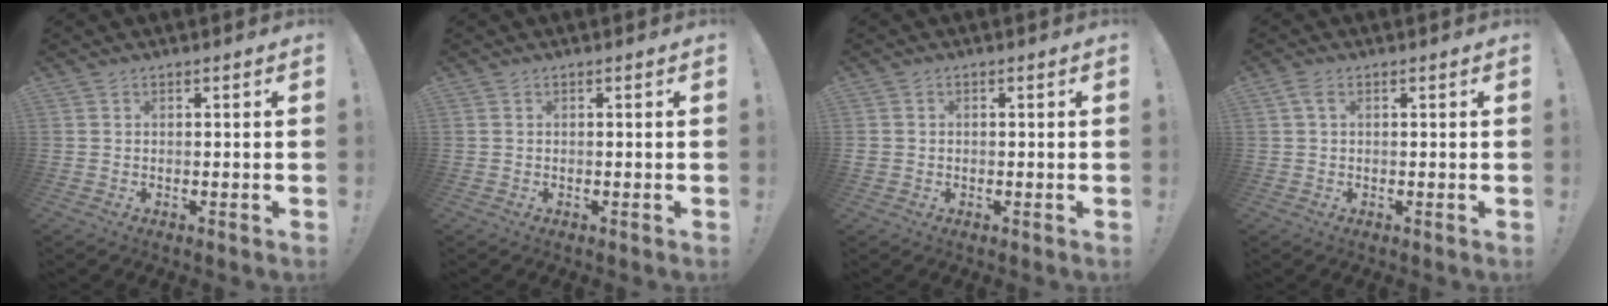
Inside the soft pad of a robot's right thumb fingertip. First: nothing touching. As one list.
[{"total": 0.0}, {"total": 1.3, "force": [-0.1, 1.3, 0.4], "torque": [-0.006, 0.004, -0.002]}, {"total": 2.6, "force": [0.9, 1.4, 2.0], "torque": [-0.033, 0.002, 0.014]}]